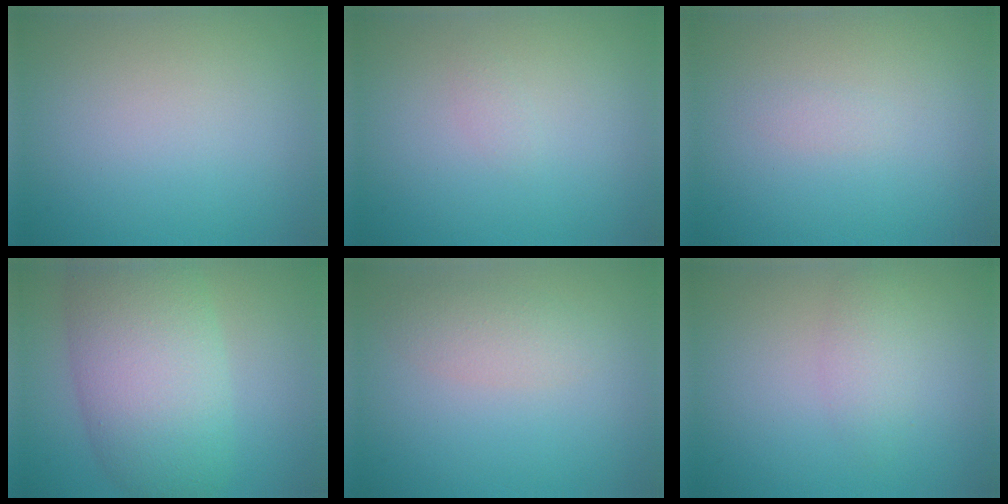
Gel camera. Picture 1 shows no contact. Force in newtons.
{"total": 0.6, "press": 0.6, "slide": 0.1}
{"total": 0.5, "press": 0.5, "slide": 0.0}
{"total": 9.4, "press": 9.4, "slide": 0.6}
{"total": 2.0, "press": 2.0, "slide": 0.1}
{"total": 1.8, "press": 1.8, "slide": 0.1}